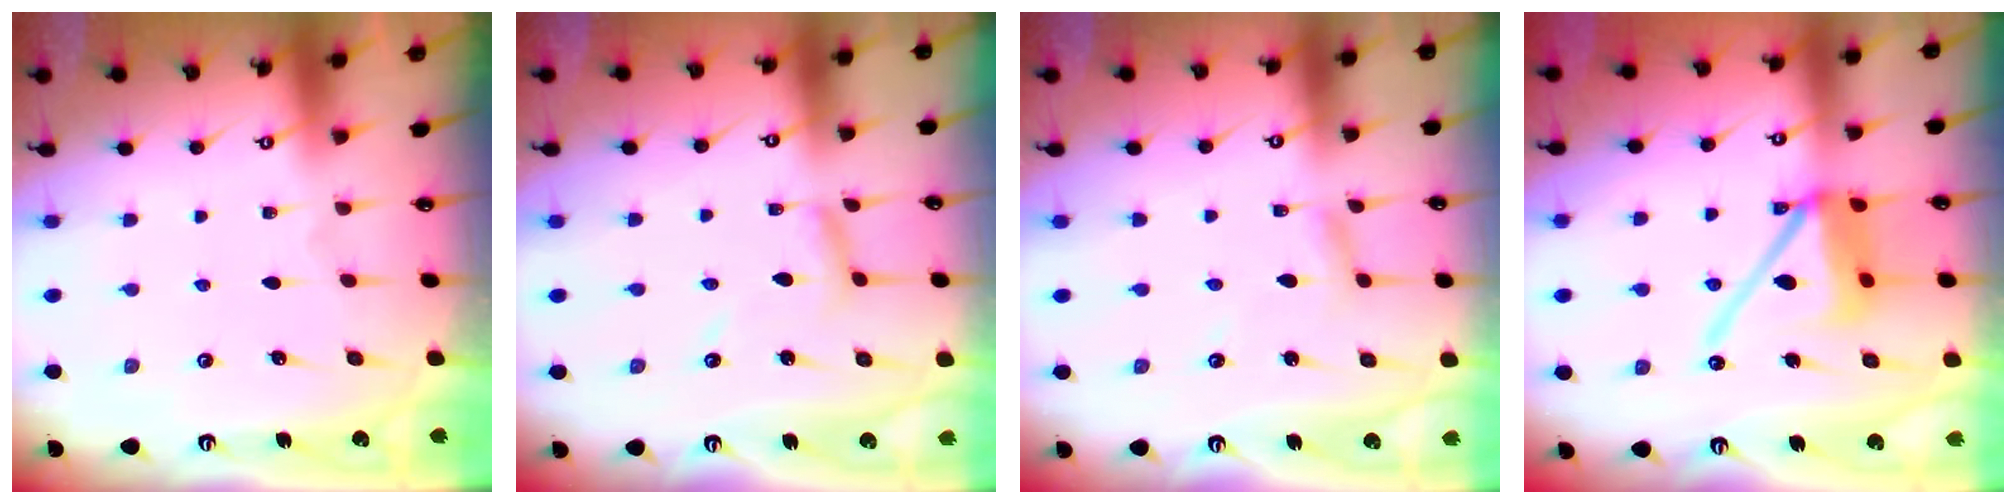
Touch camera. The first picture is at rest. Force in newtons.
{"total": 6.6, "press": 6.6, "slide": 0.1}
{"total": 2.7, "press": 2.7, "slide": 0.2}
{"total": 14.0, "press": 13.8, "slide": 2.0}